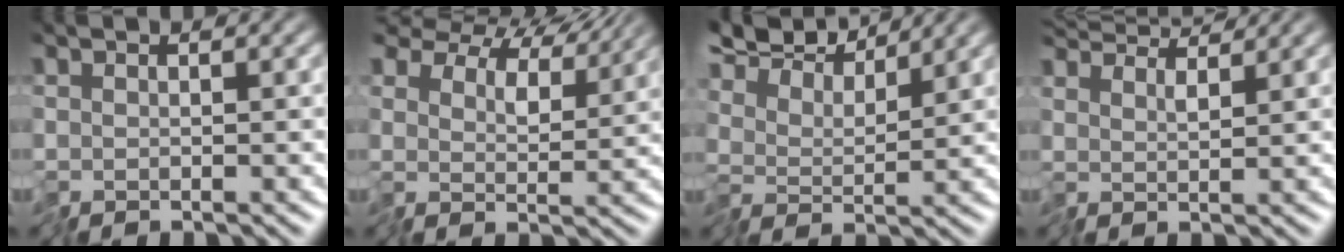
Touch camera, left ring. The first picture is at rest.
{"total": 10.3, "force": [8.4, 4.6, 3.8], "torque": [-0.108, 0.016, 0.136]}
{"total": 7.0, "force": [5.9, 1.6, 3.3], "torque": [-0.078, 0.023, 0.093]}
{"total": 5.5, "force": [5.3, 0.3, 1.5], "torque": [-0.042, 0.018, 0.077]}